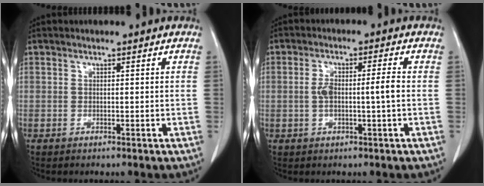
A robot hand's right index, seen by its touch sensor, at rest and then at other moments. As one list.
[{"total": 4.9, "force": [-0.4, 0.5, 4.8], "torque": [-0.097, 0.013, -0.002]}]